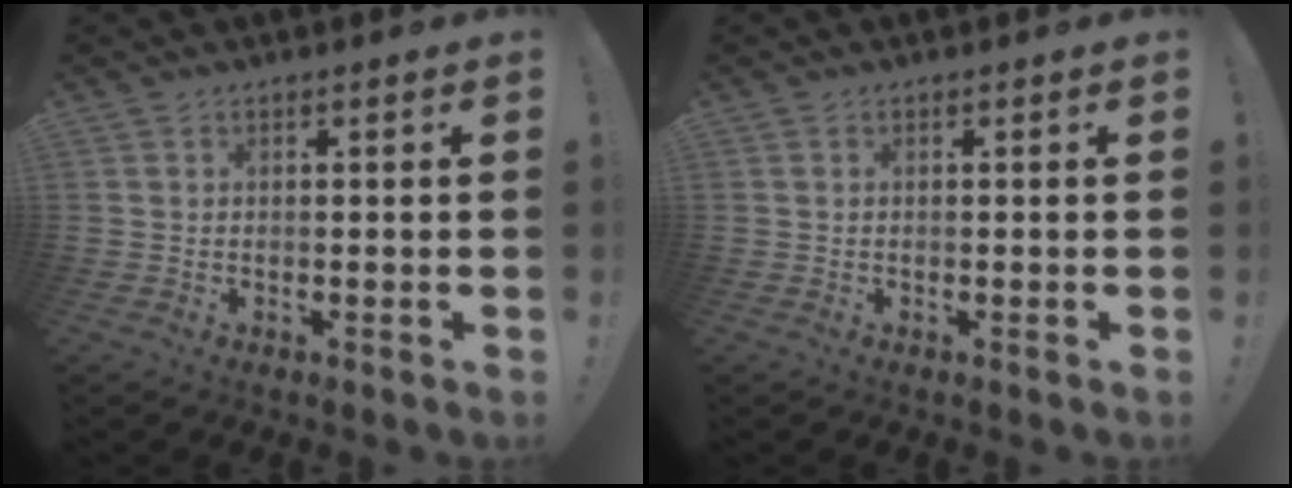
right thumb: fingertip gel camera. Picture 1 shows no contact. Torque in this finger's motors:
{"motor_torque": [0.00, 0.00, 0.00, 0.00, 0.00]}